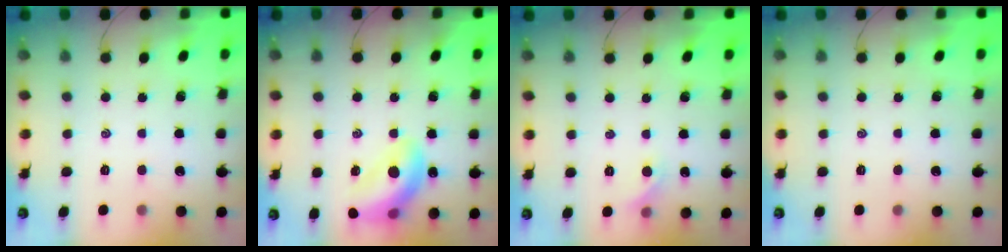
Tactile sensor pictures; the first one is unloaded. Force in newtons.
{"total": 16.2, "press": 15.8, "slide": 3.7}
{"total": 5.3, "press": 5.1, "slide": 1.3}
{"total": 0.0}